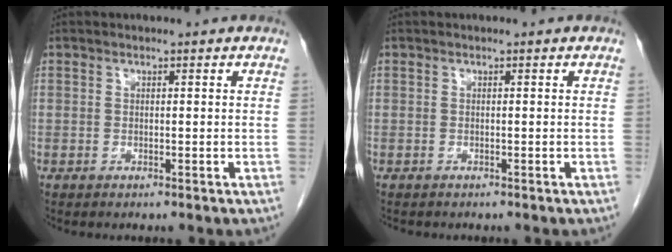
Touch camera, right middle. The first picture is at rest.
{"total": 1.1, "force": [-1.0, 0.4, 0.4], "torque": [-0.010, -0.002, -0.011]}